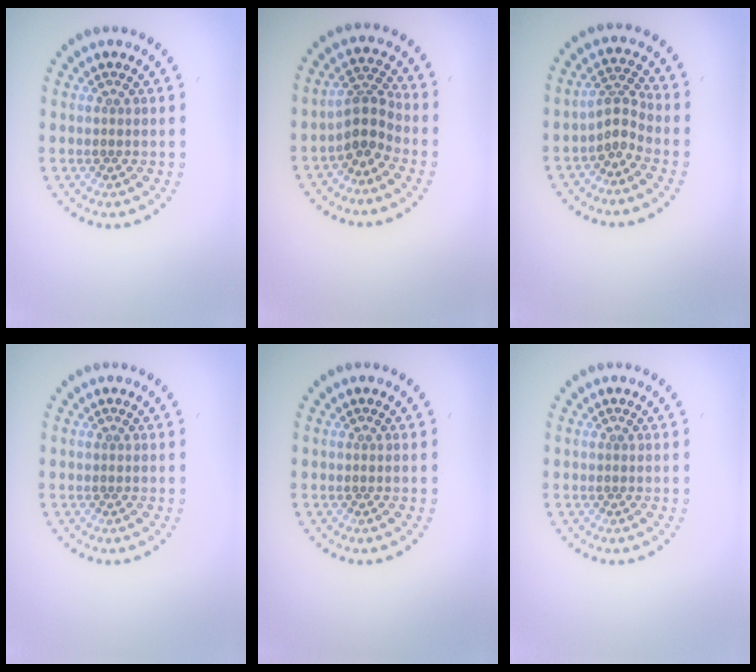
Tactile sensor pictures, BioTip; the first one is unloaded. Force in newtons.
{"total": 3.0, "press": 2.3, "slide": 2.0}
{"total": 2.3, "press": 1.5, "slide": 1.7}
{"total": 0.0}
{"total": 0.0}
{"total": 0.0}